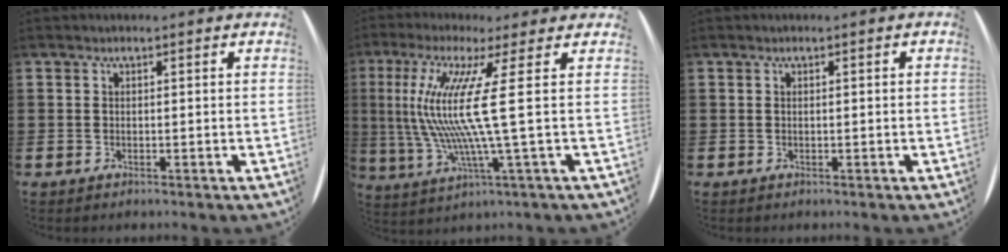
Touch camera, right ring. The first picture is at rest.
{"total": 12.6, "force": [1.9, -0.4, 12.5], "torque": [-0.291, -0.025, 0.007]}
{"total": 0.0}